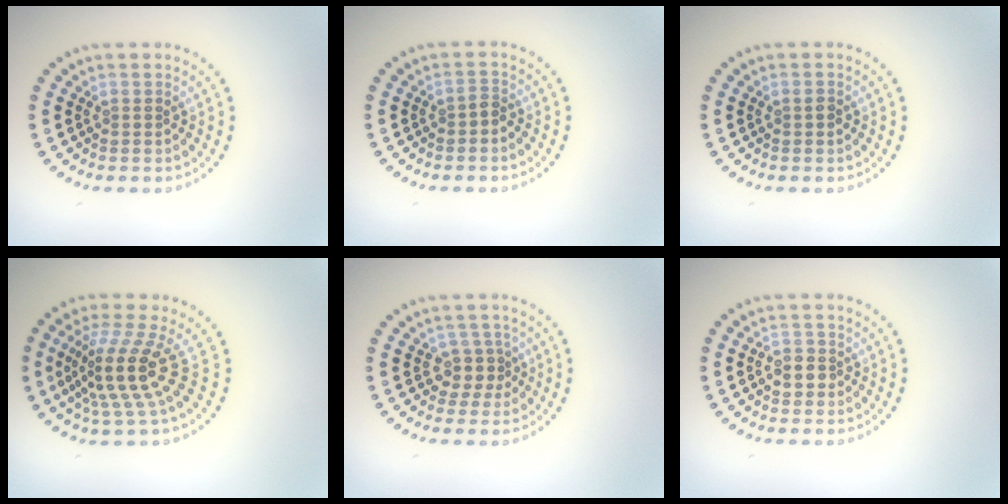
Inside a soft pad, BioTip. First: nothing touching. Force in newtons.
{"total": 0.9, "press": 0.8, "slide": 0.5}
{"total": 0.7, "press": 0.7, "slide": 0.0}
{"total": 5.0, "press": 3.4, "slide": 3.6}
{"total": 2.2, "press": 1.7, "slide": 1.4}
{"total": 1.7, "press": 1.7, "slide": 0.3}